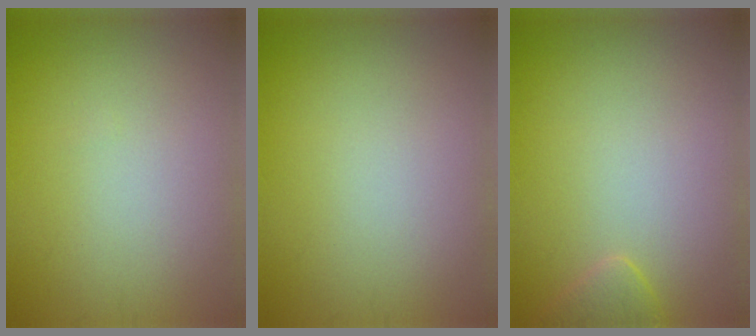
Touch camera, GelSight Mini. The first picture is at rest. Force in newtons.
{"total": 0.0}
{"total": 1.5, "press": 1.5, "slide": 0.2}